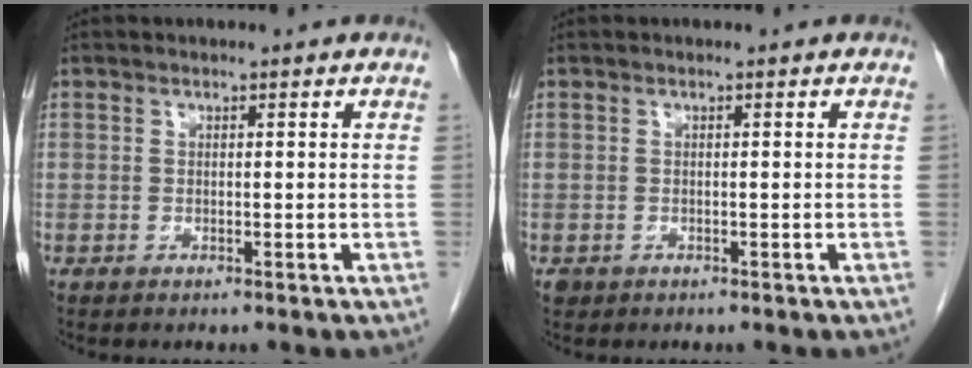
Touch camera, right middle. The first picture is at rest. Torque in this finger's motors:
{"motor_torque": [0.10, 0.01, 0.00, 0.00]}